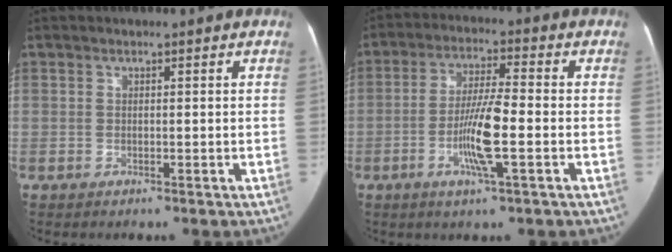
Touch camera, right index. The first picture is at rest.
{"total": 9.0, "force": [-2.6, 0.7, 8.6], "torque": [-0.164, -0.003, -0.050]}